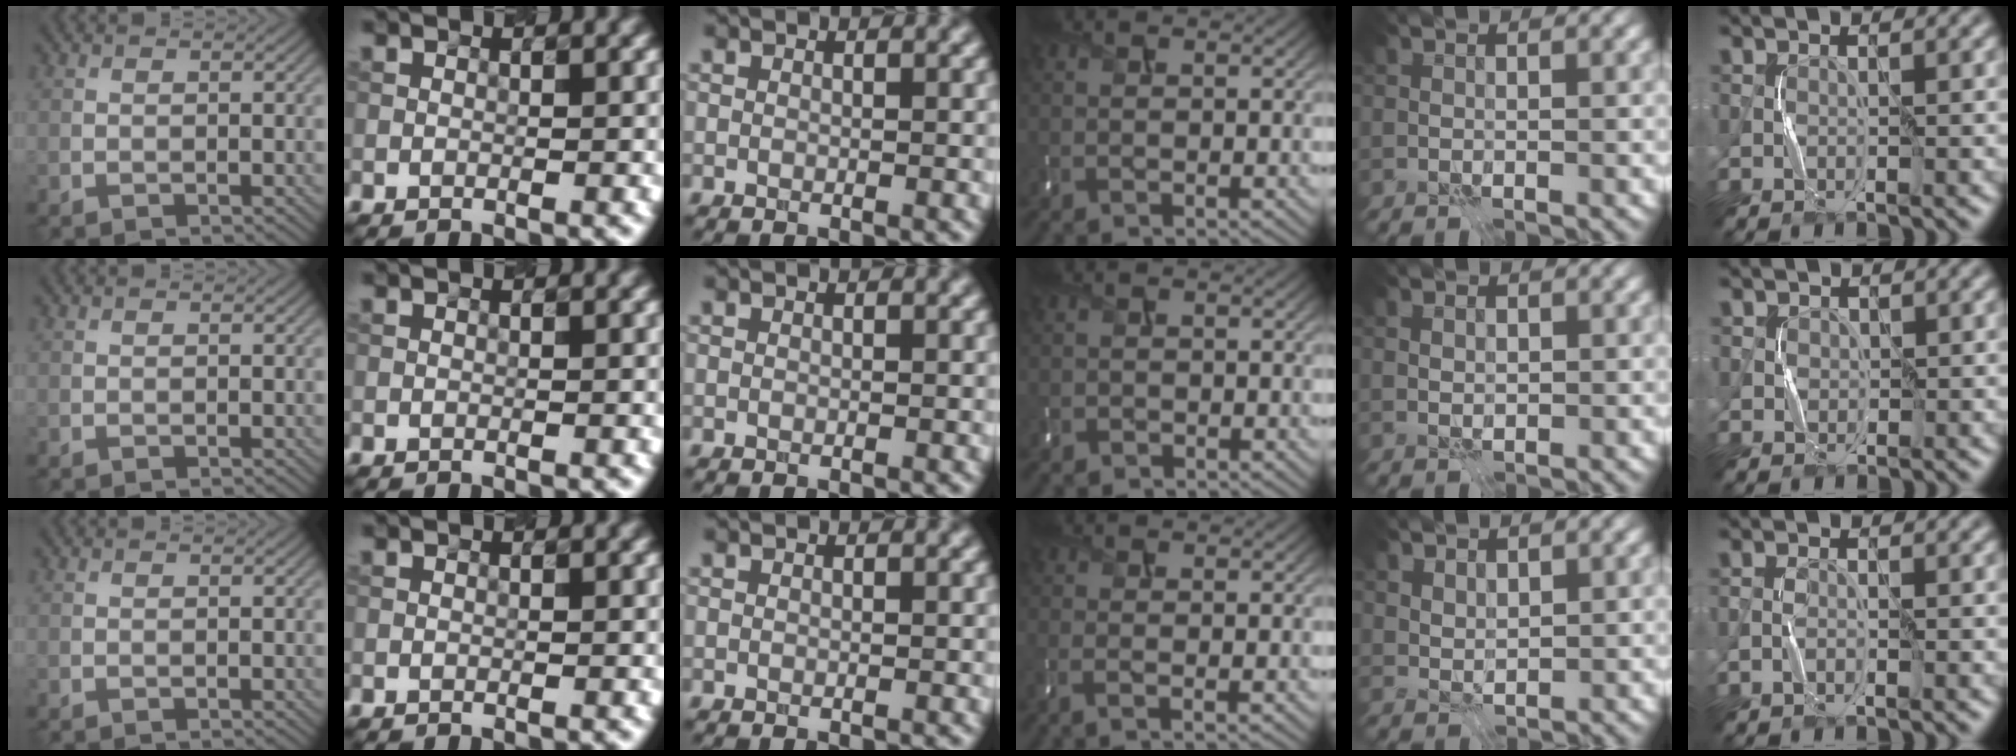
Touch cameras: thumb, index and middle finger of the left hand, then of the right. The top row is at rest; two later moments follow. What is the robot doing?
{"motion": "press", "object": "memory foam"}